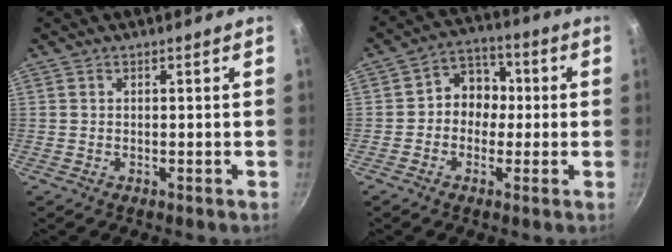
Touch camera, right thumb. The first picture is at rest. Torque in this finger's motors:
{"motor_torque": [-0.03, 0.19, 0.19, -0.03, 0.05]}